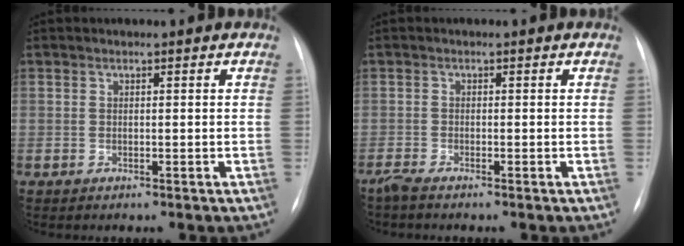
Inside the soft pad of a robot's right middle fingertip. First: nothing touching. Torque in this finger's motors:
{"motor_torque": [-0.19, 0.00, 0.06, 0.02]}